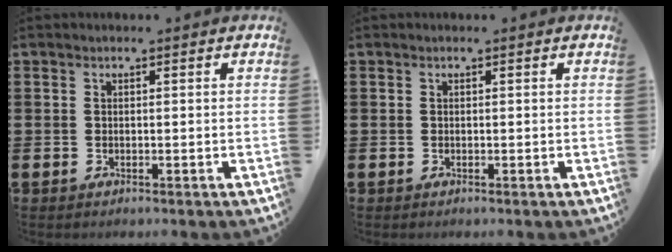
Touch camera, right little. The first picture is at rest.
{"total": 0.0}